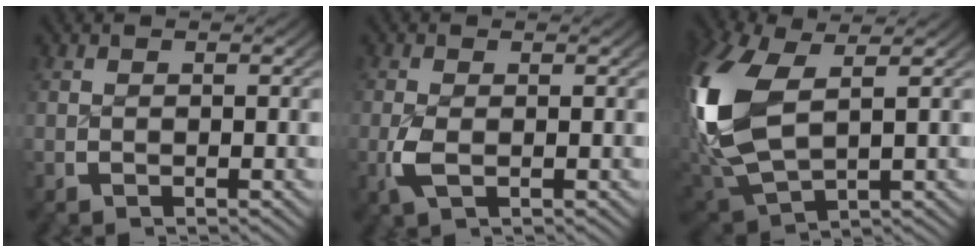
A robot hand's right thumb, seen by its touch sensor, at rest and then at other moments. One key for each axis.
{"total": 2.3, "fx": -0.2, "fy": 1.2, "fz": 1.9, "tx": -0.061, "ty": -0.008, "tz": -0.001}
{"total": 10.7, "fx": 1.0, "fy": 6.9, "fz": 8.2, "tx": -0.241, "ty": -0.035, "tz": 0.050}